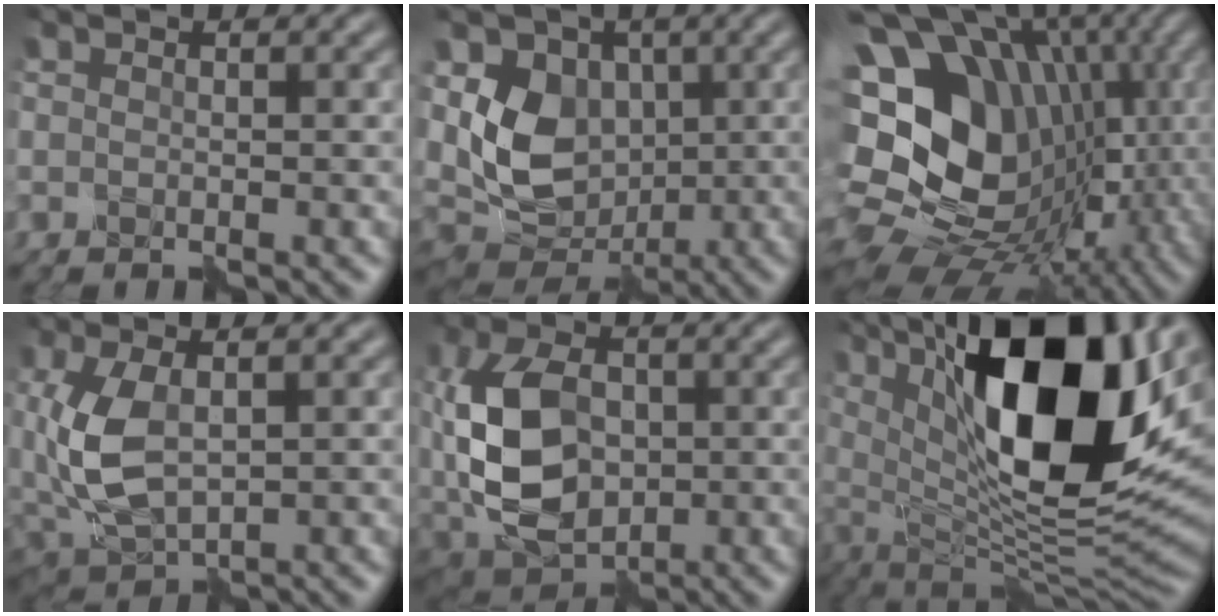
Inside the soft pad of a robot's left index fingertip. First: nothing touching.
{"total": 7.5, "force": [0.9, 5.9, 4.6], "torque": [-0.094, -0.014, 0.018]}
{"total": 18.7, "force": [1.7, 14.3, 11.9], "torque": [-0.214, 0.006, 0.051]}
{"total": 6.3, "force": [0.2, 3.6, 5.2], "torque": [-0.126, 0.002, 0.008]}
{"total": 9.9, "force": [-0.2, 6.6, 7.4], "torque": [-0.168, 0.002, -0.007]}
{"total": 16.5, "force": [5.6, 6.0, 14.3], "torque": [-0.223, -0.002, 0.086]}